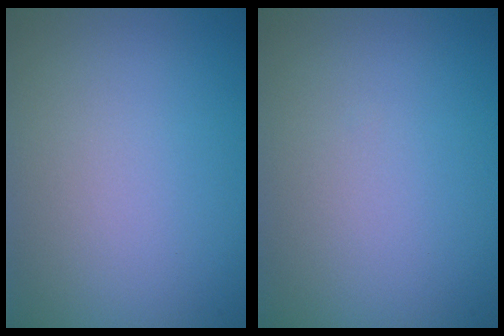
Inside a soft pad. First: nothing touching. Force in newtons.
{"total": 0.0}